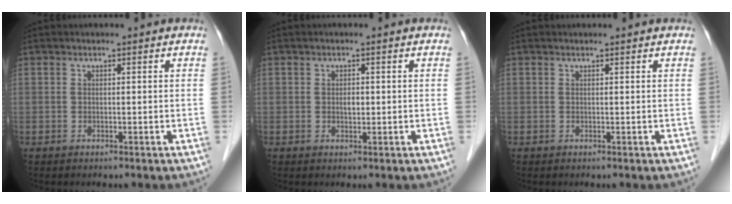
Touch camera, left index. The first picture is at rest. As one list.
[{"total": 1.2, "force": [0.1, 0.6, 1.0], "torque": [-0.018, 0.000, 0.003]}, {"total": 0.9, "force": [0.9, 0.0, 0.2], "torque": [-0.007, 0.008, 0.013]}]